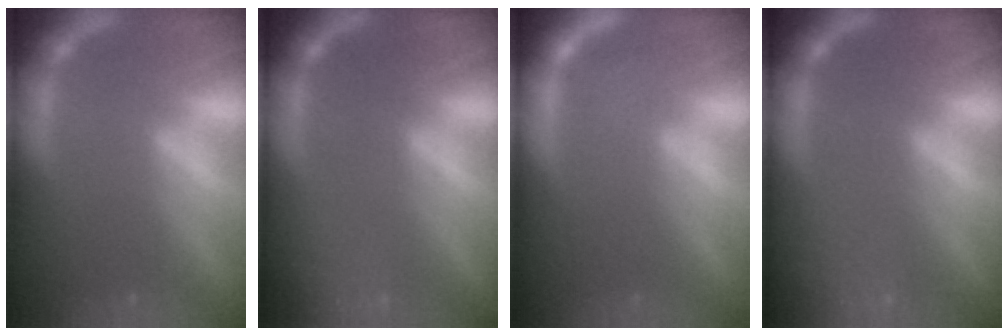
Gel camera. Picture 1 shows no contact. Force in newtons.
{"total": 7.5}
{"total": 2.0}
{"total": 8.5}